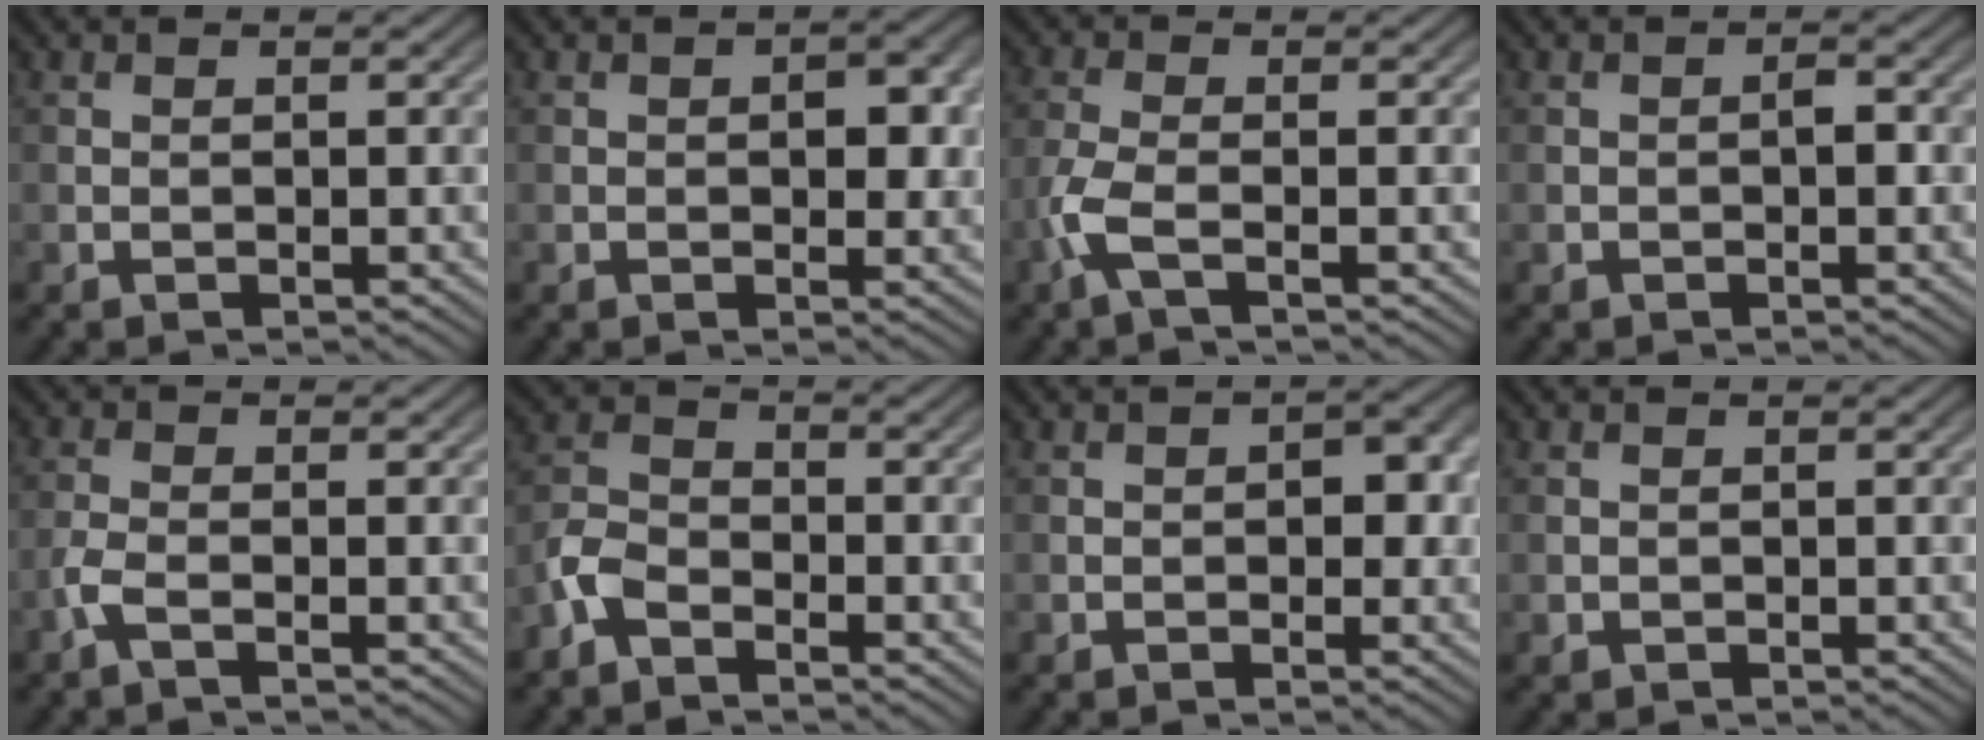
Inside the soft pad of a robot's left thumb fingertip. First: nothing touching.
{"total": 3.4, "force": [0.2, 2.0, 2.8], "torque": [-0.037, -0.003, 0.002]}
{"total": 3.6, "force": [-1.7, 0.9, 3.1], "torque": [-0.078, 0.001, -0.049]}
{"total": 1.3, "force": [-0.3, 0.6, 1.0], "torque": [-0.014, 0.006, -0.008]}
{"total": 2.1, "force": [-1.3, 0.5, 1.6], "torque": [-0.040, 0.001, -0.035]}
{"total": 4.1, "force": [-2.9, 2.0, 2.0], "torque": [-0.044, 0.001, -0.078]}
{"total": 3.1, "force": [0.0, 2.0, 2.4], "torque": [-0.036, -0.005, -0.002]}
{"total": 0.7, "force": [-0.2, 0.6, 0.1], "torque": [0.001, -0.005, -0.005]}